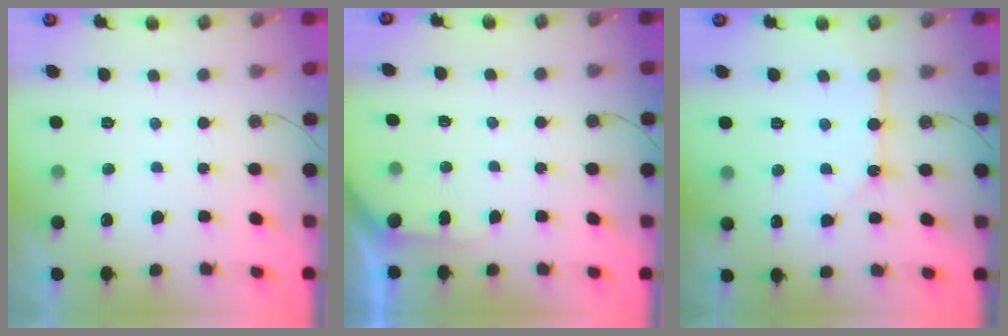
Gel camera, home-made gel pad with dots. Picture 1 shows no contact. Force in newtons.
{"total": 2.5, "press": 2.5, "slide": 0.3}
{"total": 2.4, "press": 2.4, "slide": 0.4}